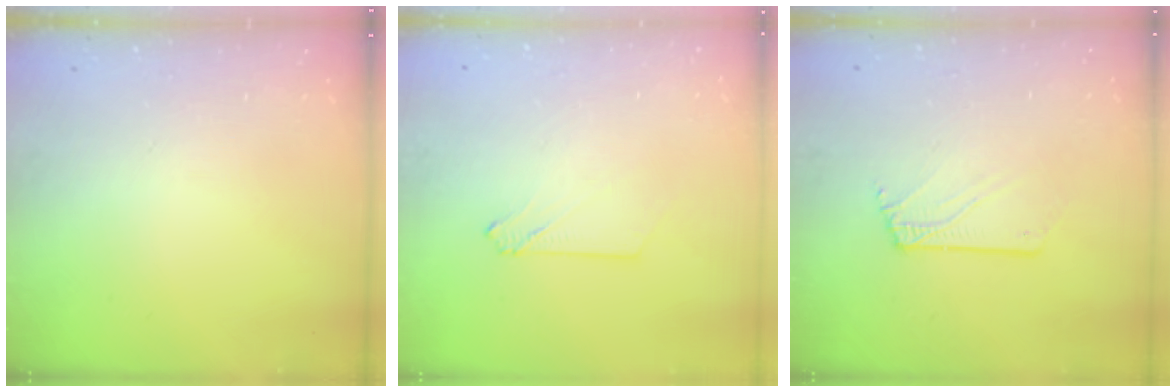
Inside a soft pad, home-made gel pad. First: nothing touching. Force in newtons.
{"total": 2.1, "press": 2.1, "slide": 0.3}
{"total": 1.4, "press": 1.4, "slide": 0.1}